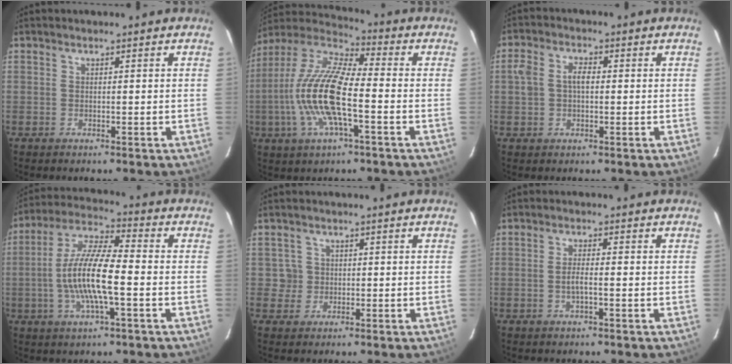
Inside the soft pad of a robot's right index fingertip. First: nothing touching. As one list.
[{"total": 17.1, "force": [-3.8, 5.1, 15.9], "torque": [-0.324, -0.002, -0.083]}, {"total": 4.8, "force": [0.1, 3.1, 3.7], "torque": [-0.072, 0.013, 0.001]}, {"total": 13.5, "force": [-2.4, 2.9, 12.9], "torque": [-0.259, 0.004, -0.053]}, {"total": 3.0, "force": [0.0, 3.0, 0.0], "torque": [0.009, 0.016, 0.004]}, {"total": 2.7, "force": [-0.7, 0.6, 2.6], "torque": [-0.049, 0.001, -0.013]}]